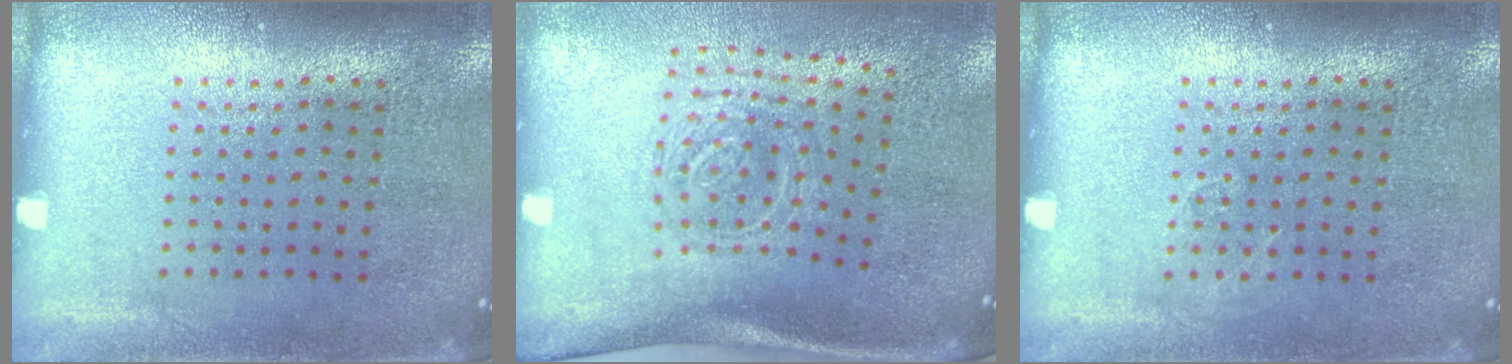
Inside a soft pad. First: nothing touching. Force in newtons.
{"total": 1.9, "press": 1.3, "slide": 1.4}
{"total": 0.6, "press": 0.5, "slide": 0.2}